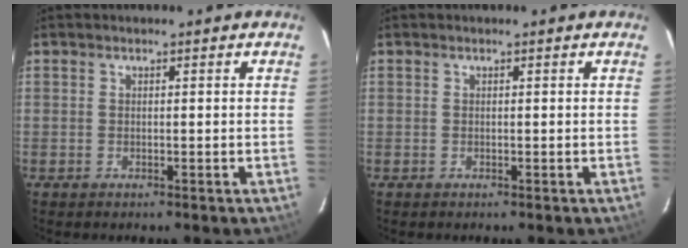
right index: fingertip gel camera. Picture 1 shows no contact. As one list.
[{"total": 0.0}]